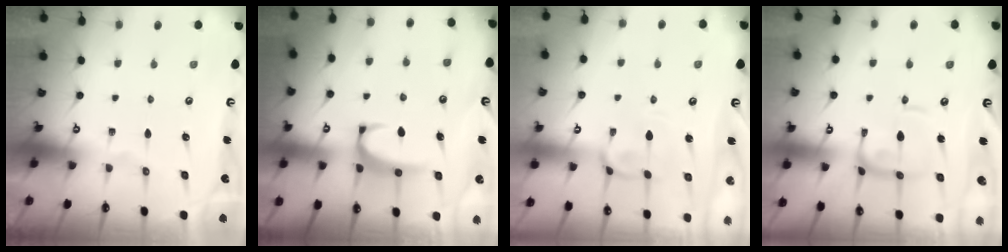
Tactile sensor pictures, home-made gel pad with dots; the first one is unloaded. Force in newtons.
{"total": 2.1, "press": 2.1, "slide": 0.6}
{"total": 0.8, "press": 0.4, "slide": 0.7}
{"total": 6.5, "press": 6.5, "slide": 1.1}